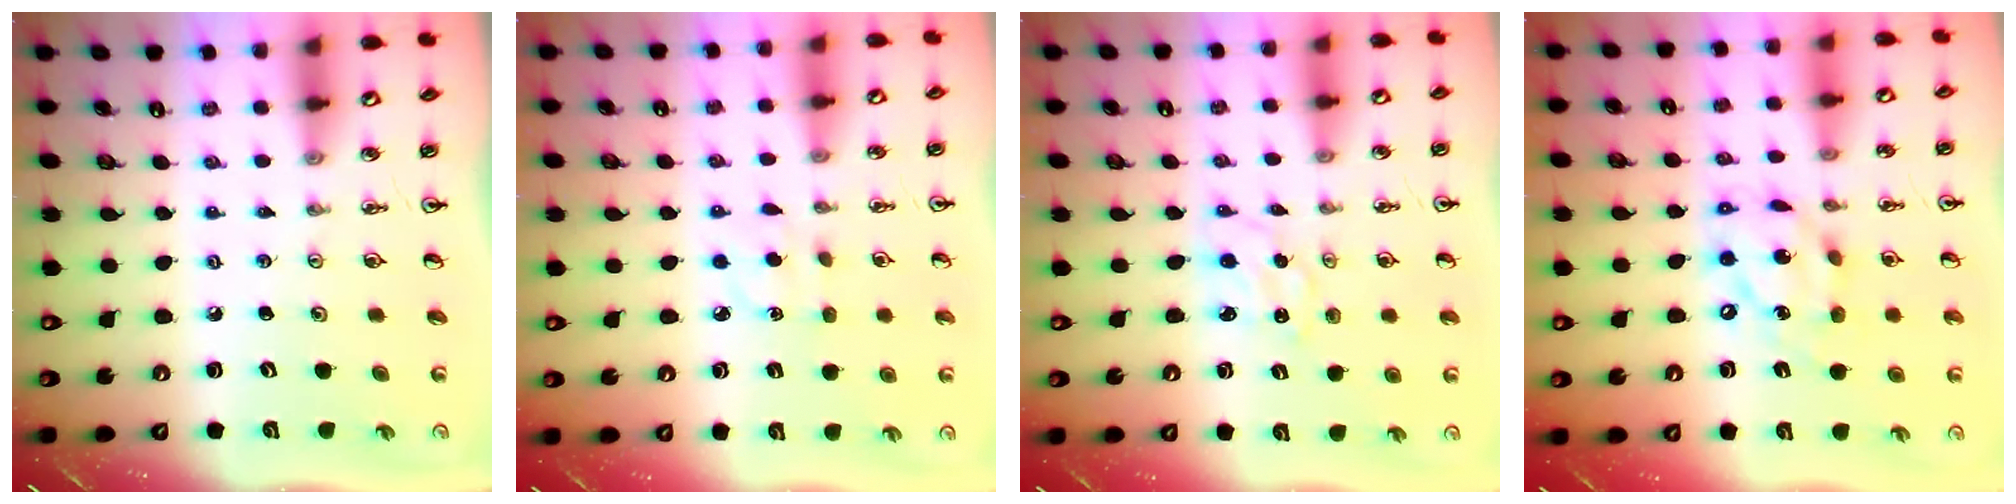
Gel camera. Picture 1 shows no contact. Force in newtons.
{"total": 4.0, "press": 3.9, "slide": 0.5}
{"total": 1.7, "press": 1.7, "slide": 0.3}
{"total": 14.0, "press": 13.9, "slide": 1.4}